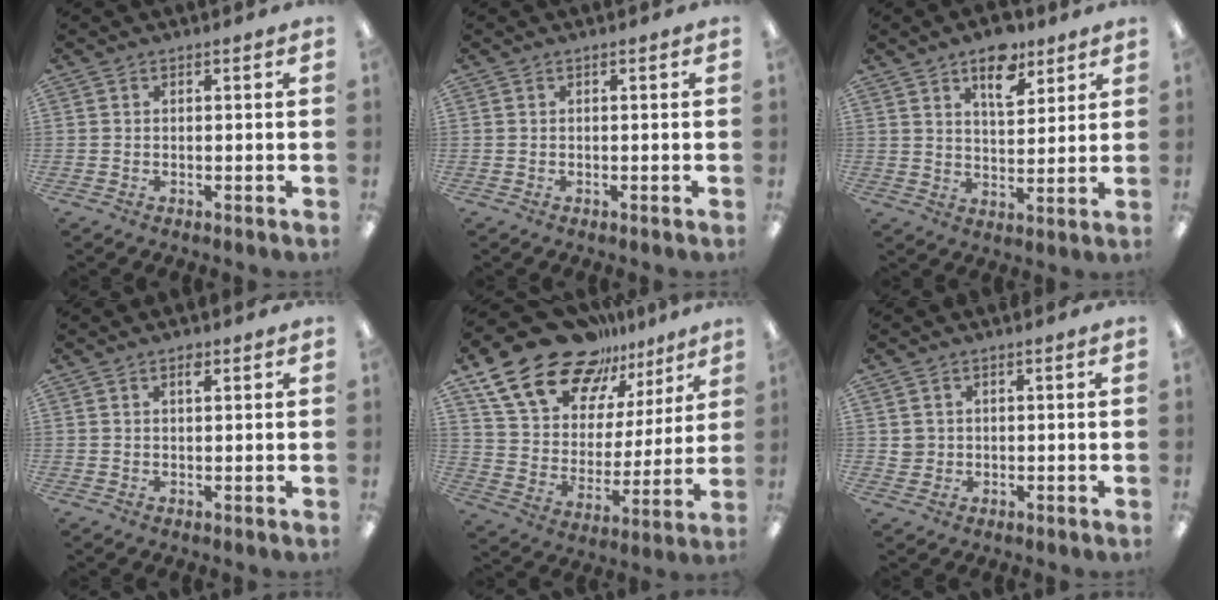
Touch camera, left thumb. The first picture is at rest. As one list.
[{"total": 0.0}, {"total": 10.6, "force": [6.7, 5.5, 6.2], "torque": [-0.073, -0.032, 0.112]}, {"total": 1.7, "force": [1.0, 0.7, 1.1], "torque": [-0.016, -0.003, 0.017]}, {"total": 21.8, "force": [16.0, 11.6, 9.1], "torque": [-0.173, -0.098, 0.291]}, {"total": 2.4, "force": [0.7, 2.3, 0.2], "torque": [-0.009, 0.002, 0.013]}]